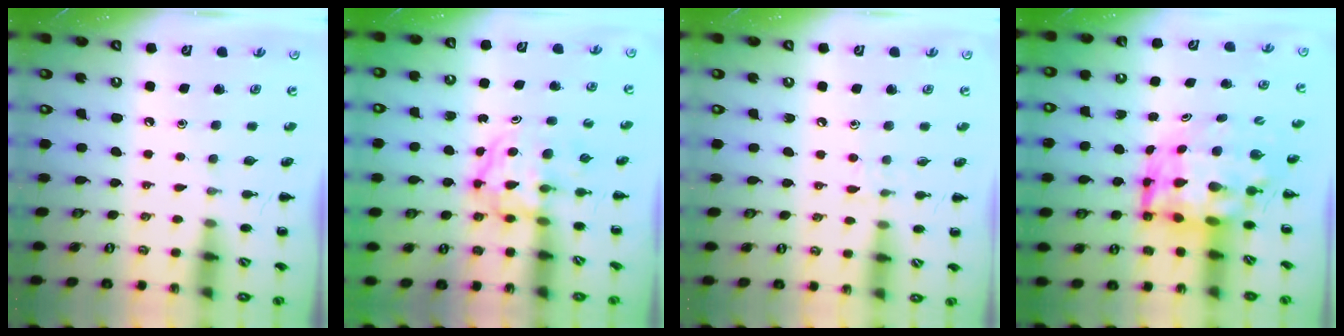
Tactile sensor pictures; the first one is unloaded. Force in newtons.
{"total": 3.7, "press": 3.7, "slide": 0.4}
{"total": 4.8, "press": 4.5, "slide": 1.9}
{"total": 7.5, "press": 7.2, "slide": 2.2}